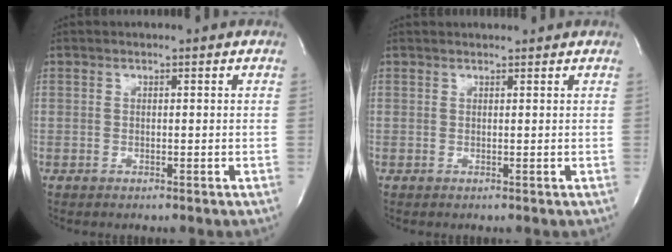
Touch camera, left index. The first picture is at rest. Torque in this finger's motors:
{"motor_torque": [-0.03, -0.29, 0.96, 0.21]}